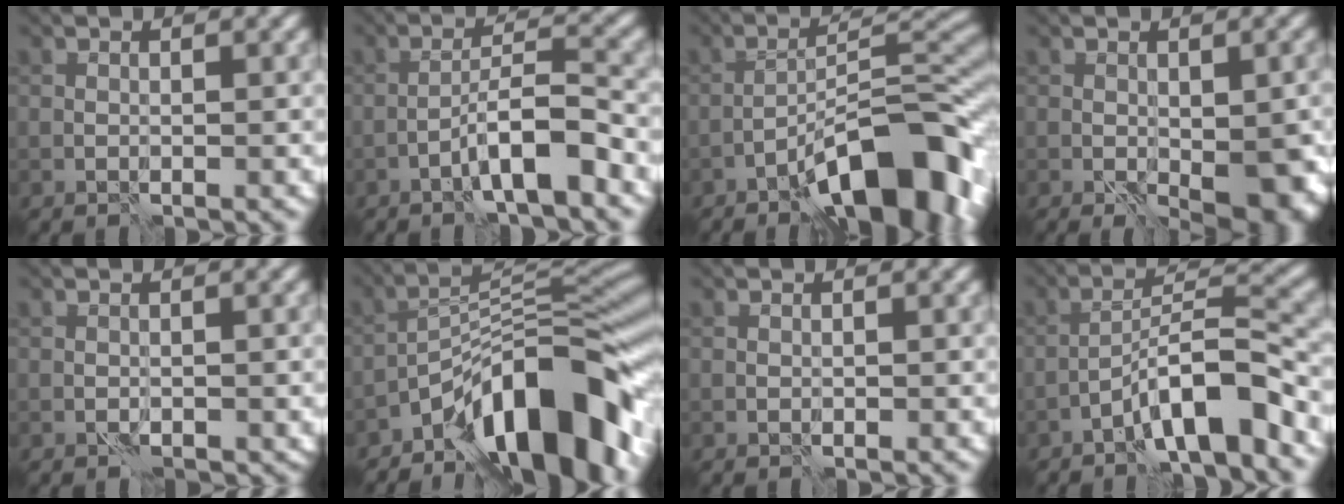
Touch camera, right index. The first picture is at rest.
{"total": 4.5, "force": [-2.5, 0.7, 3.6], "torque": [-0.058, 0.020, -0.047]}
{"total": 11.1, "force": [-6.9, 3.2, 8.1], "torque": [-0.111, 0.026, -0.115]}
{"total": 7.7, "force": [-1.7, 3.7, 6.6], "torque": [-0.093, -0.023, -0.007]}
{"total": 1.0, "force": [-0.5, 0.6, 0.6], "torque": [-0.008, 0.000, -0.006]}
{"total": 12.6, "force": [-7.7, 4.3, 9.0], "torque": [-0.112, 0.020, -0.139]}
{"total": 0.0}
{"total": 6.5, "force": [-4.0, 1.2, 5.0], "torque": [-0.082, 0.022, -0.070]}